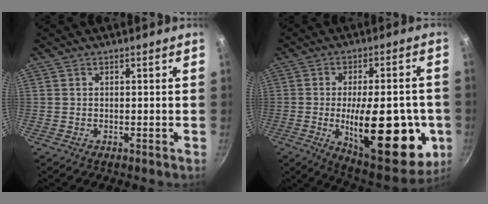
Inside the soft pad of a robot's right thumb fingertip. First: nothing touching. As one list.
[{"total": 24.9, "force": [-4.8, 10.5, 22.1], "torque": [-0.276, -0.001, -0.056]}]